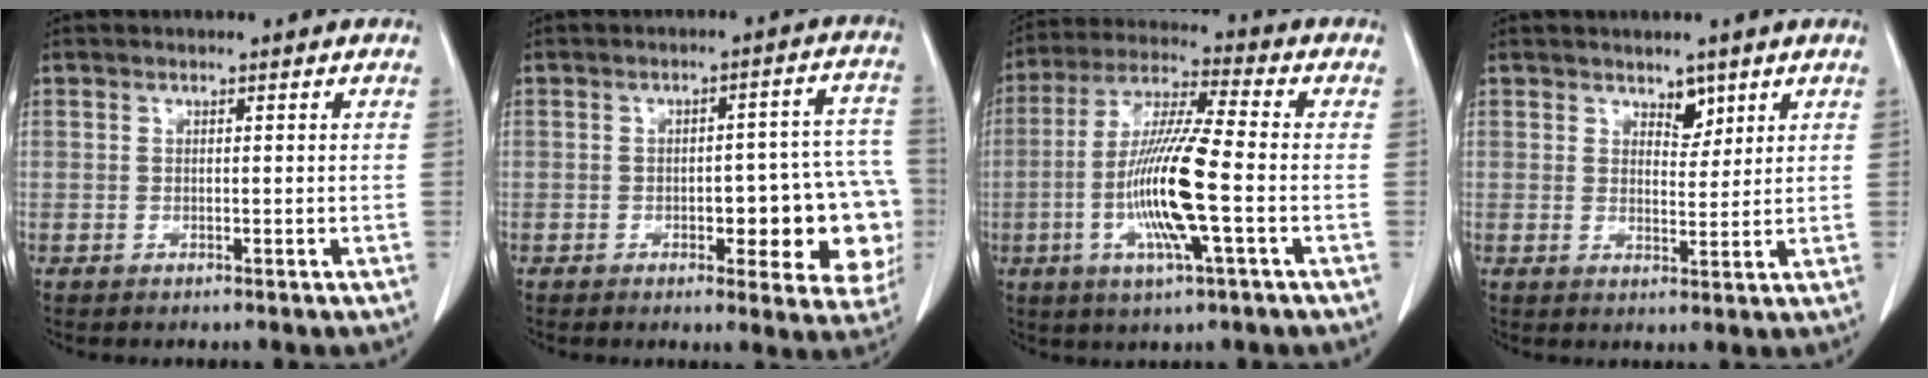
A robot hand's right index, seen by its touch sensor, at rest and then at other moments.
{"total": 14.0, "force": [-3.0, 4.8, 12.8], "torque": [-0.107, 0.030, -0.028]}
{"total": 13.6, "force": [-2.9, 0.6, 13.2], "torque": [-0.265, -0.009, -0.061]}
{"total": 2.9, "force": [2.1, 1.6, 1.4], "torque": [-0.017, -0.004, 0.036]}